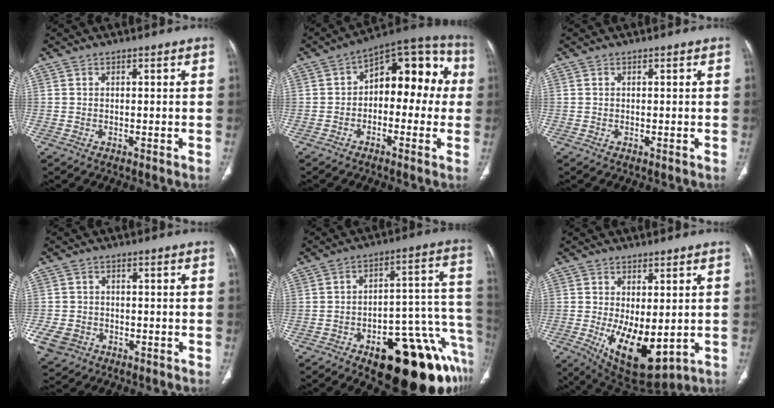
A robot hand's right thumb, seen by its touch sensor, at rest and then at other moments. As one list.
[{"total": 14.6, "force": [0.7, 8.8, 11.7], "torque": [-0.094, 0.055, -0.004]}, {"total": 0.0}, {"total": 7.6, "force": [-3.2, 6.2, 3.0], "torque": [-0.072, 0.015, -0.045]}, {"total": 25.0, "force": [-11.9, 10.4, 19.4], "torque": [-0.156, 0.085, -0.157]}, {"total": 13.0, "force": [-2.3, 6.3, 11.1], "torque": [-0.169, -0.025, -0.010]}]